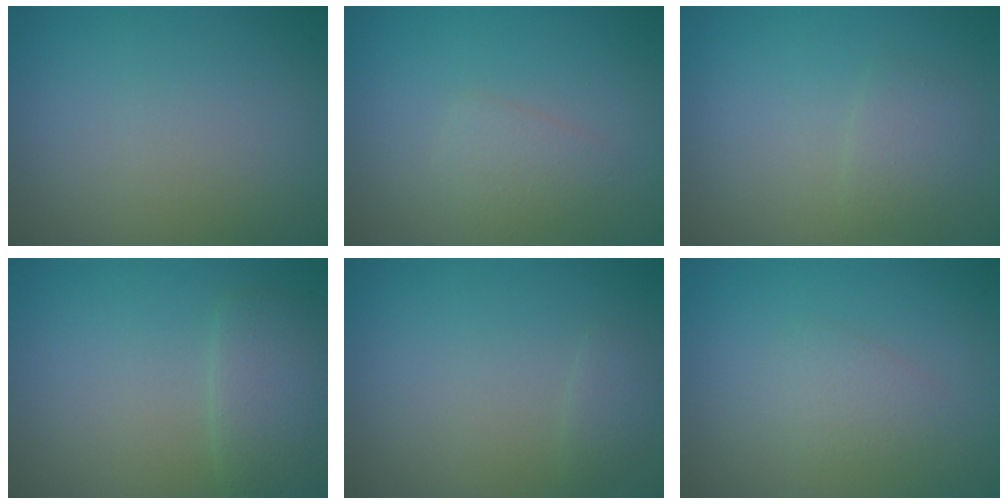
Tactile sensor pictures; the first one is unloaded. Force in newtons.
{"total": 1.5, "press": 1.5, "slide": 0.1}
{"total": 1.3, "press": 1.3, "slide": 0.0}
{"total": 3.0, "press": 3.0, "slide": 0.1}
{"total": 0.9, "press": 0.9, "slide": 0.0}
{"total": 1.4, "press": 1.4, "slide": 0.0}